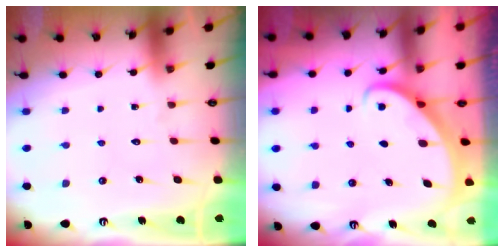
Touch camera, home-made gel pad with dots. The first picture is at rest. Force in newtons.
{"total": 2.8, "press": 2.8, "slide": 0.2}